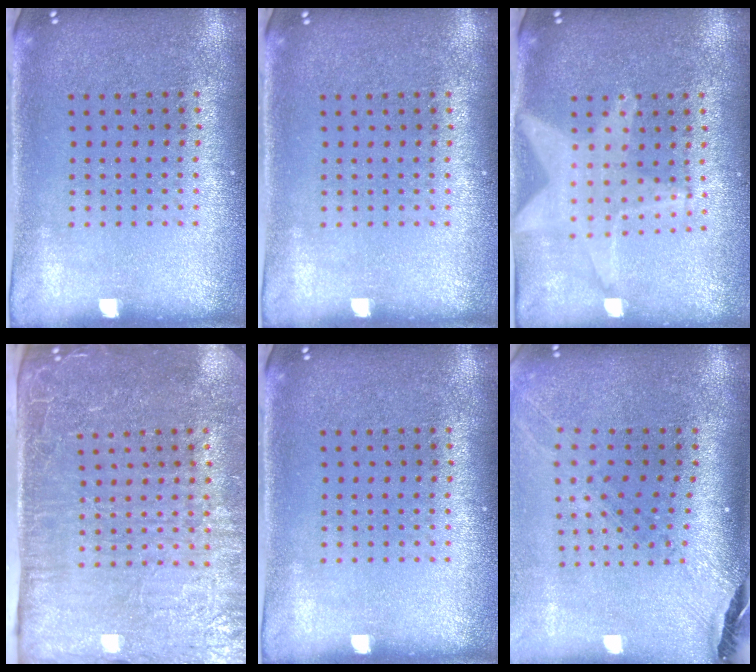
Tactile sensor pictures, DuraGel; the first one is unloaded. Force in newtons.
{"total": 0.0}
{"total": 1.8, "press": 1.6, "slide": 0.9}
{"total": 4.5, "press": 3.9, "slide": 2.2}
{"total": 0.0}
{"total": 1.8, "press": 1.6, "slide": 0.9}